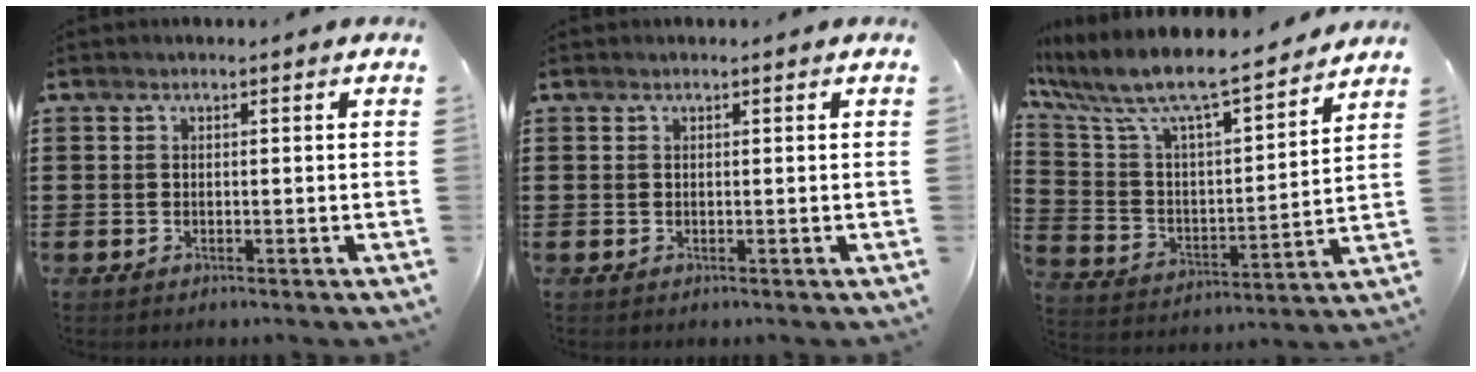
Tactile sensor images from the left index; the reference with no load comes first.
{"total": 0.0}
{"total": 8.6, "force": [7.5, 0.9, 4.1], "torque": [-0.116, -0.062, 0.119]}